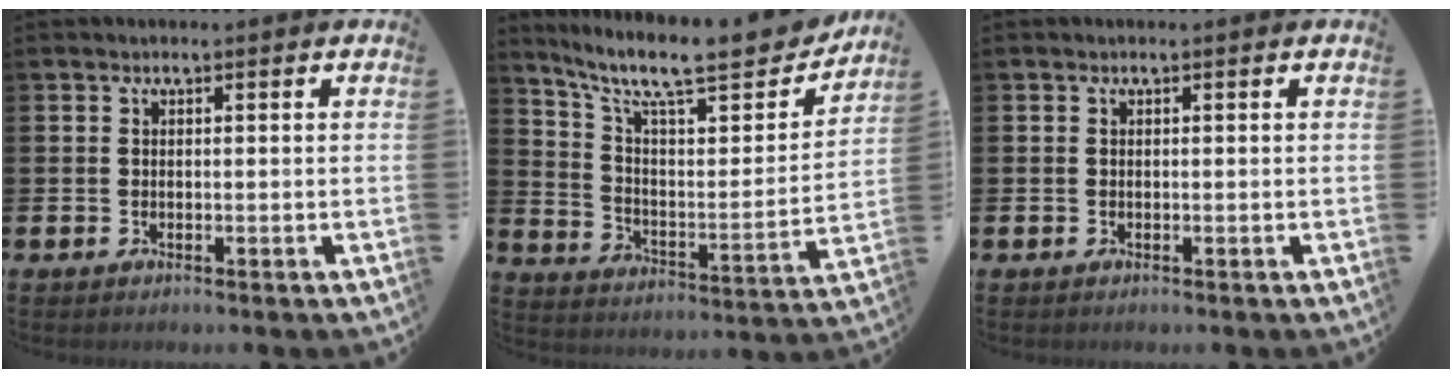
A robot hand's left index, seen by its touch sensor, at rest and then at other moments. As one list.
[{"total": 11.9, "force": [9.7, 3.1, 6.1], "torque": [-0.135, -0.070, 0.161]}, {"total": 0.0}]